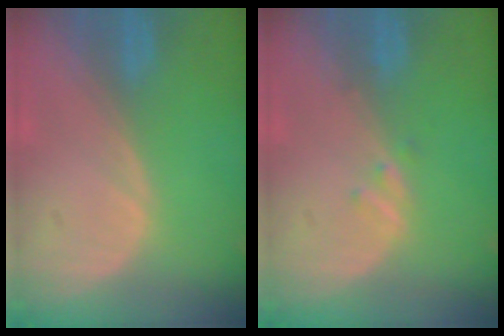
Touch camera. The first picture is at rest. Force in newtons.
{"total": 1.1, "press": 1.1, "slide": 0.1}